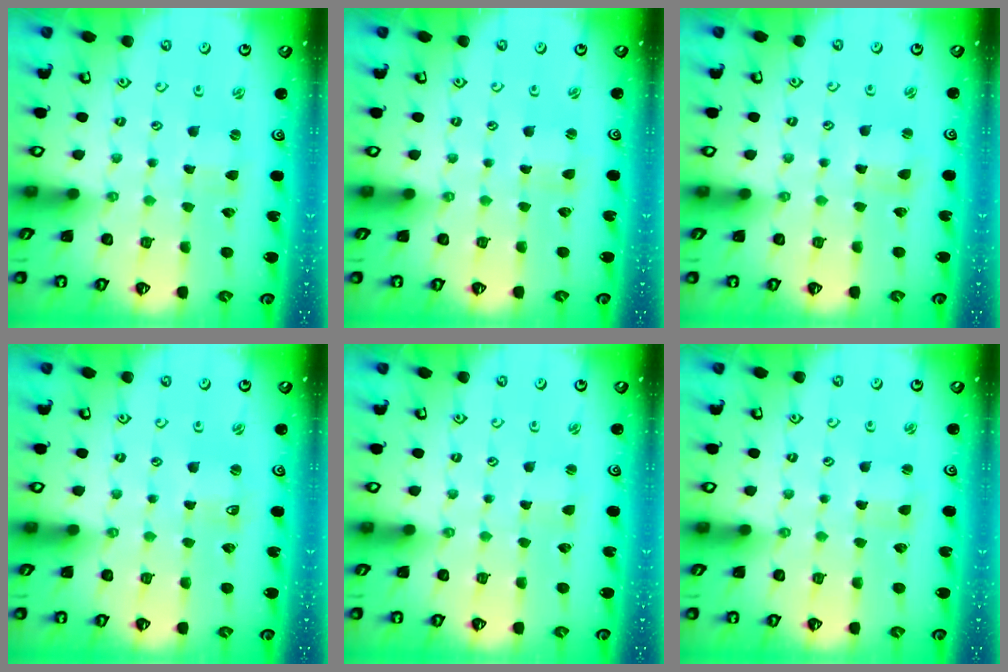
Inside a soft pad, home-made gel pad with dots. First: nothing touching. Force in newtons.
{"total": 0.0}
{"total": 1.7, "press": 1.7, "slide": 0.3}
{"total": 0.6, "press": 0.6, "slide": 0.1}
{"total": 0.5, "press": 0.5, "slide": 0.1}
{"total": 1.1, "press": 1.0, "slide": 0.2}